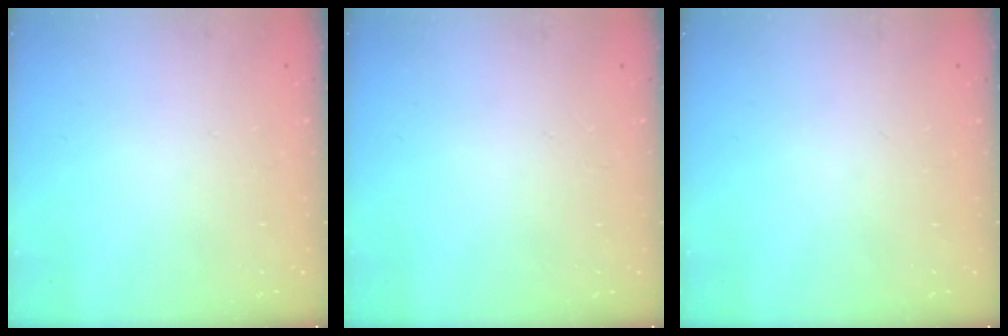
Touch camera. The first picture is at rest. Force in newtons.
{"total": 0.0}
{"total": 0.0}